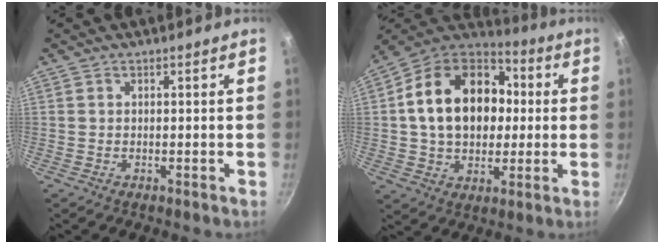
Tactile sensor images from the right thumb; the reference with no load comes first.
{"total": 21.8, "force": [2.4, 16.0, 14.6], "torque": [-0.223, 0.032, 0.034]}